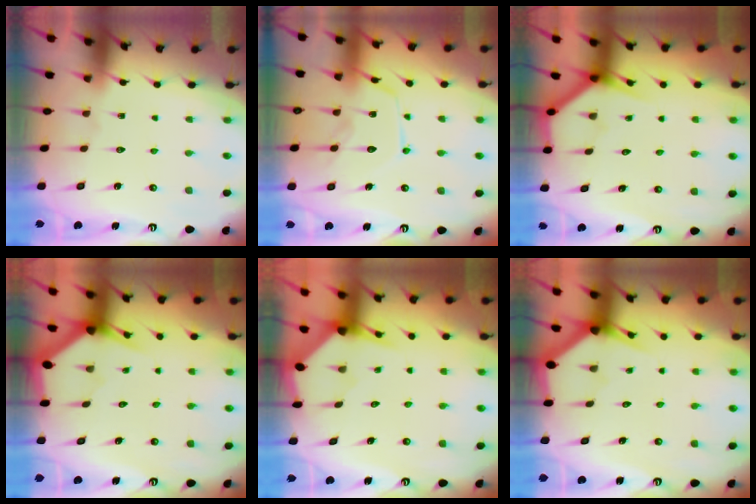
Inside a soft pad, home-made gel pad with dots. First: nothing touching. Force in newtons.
{"total": 13.1, "press": 13.0, "slide": 1.0}
{"total": 3.7, "press": 3.7, "slide": 0.4}
{"total": 2.9, "press": 2.9, "slide": 0.1}
{"total": 3.3, "press": 3.3, "slide": 0.3}
{"total": 2.9, "press": 2.9, "slide": 0.1}